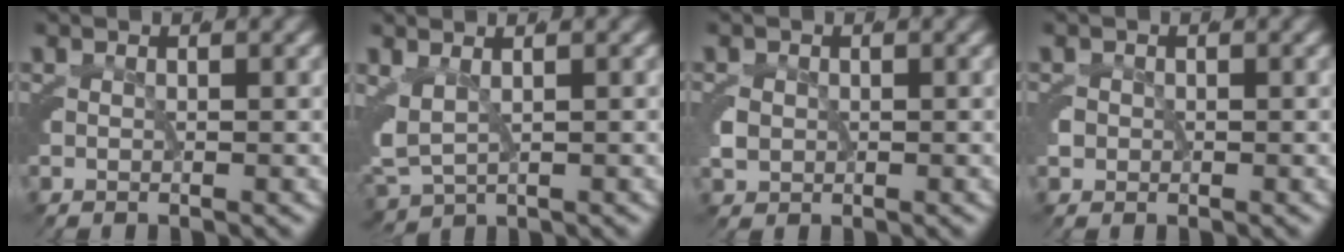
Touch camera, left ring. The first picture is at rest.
{"total": 4.2, "force": [0.7, 3.4, 2.5], "torque": [-0.078, -0.020, 0.023]}
{"total": 0.7, "force": [-0.4, 0.6, 0.1], "torque": [-0.021, -0.008, 0.002]}
{"total": 0.7, "force": [-0.4, 0.4, -0.2], "torque": [-0.013, -0.003, -0.003]}